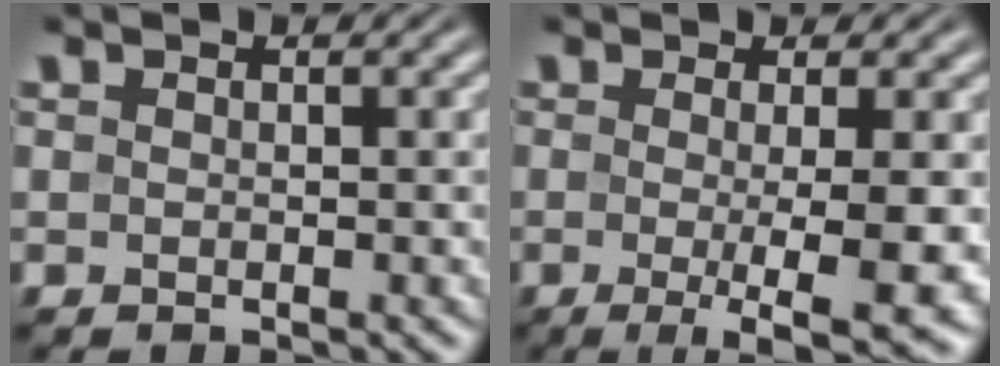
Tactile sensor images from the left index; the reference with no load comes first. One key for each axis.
{"total": 6.8, "fx": -1.3, "fy": 1.3, "fz": 6.5, "tx": -0.095, "ty": -0.016, "tz": -0.017}